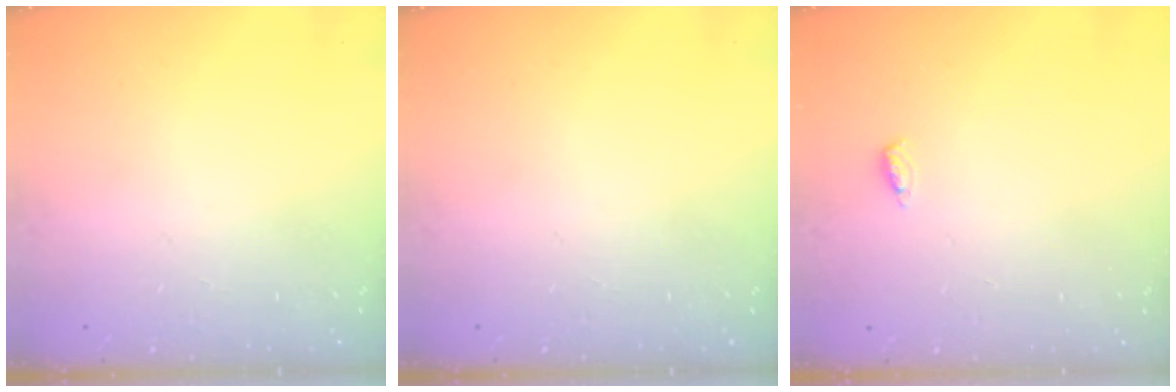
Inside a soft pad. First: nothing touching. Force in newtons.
{"total": 0.0}
{"total": 4.4, "press": 4.1, "slide": 1.5}